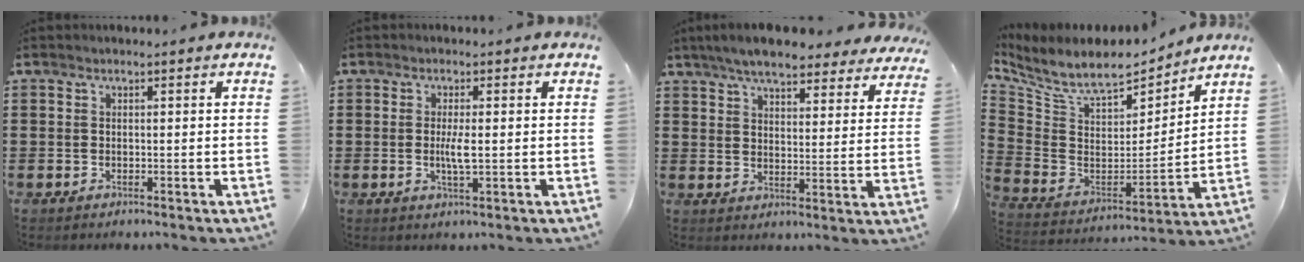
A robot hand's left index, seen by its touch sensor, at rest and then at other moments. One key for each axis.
{"total": 3.2, "fx": 0.1, "fy": 0.5, "fz": 3.1, "tx": -0.059, "ty": -0.003, "tz": 0.000}
{"total": 6.7, "fx": 6.2, "fy": 0.8, "fz": 2.5, "tx": -0.071, "ty": -0.018, "tz": 0.112}
{"total": 9.1, "fx": 7.5, "fy": 2.8, "fz": 4.2, "tx": -0.117, "ty": -0.046, "tz": 0.131}